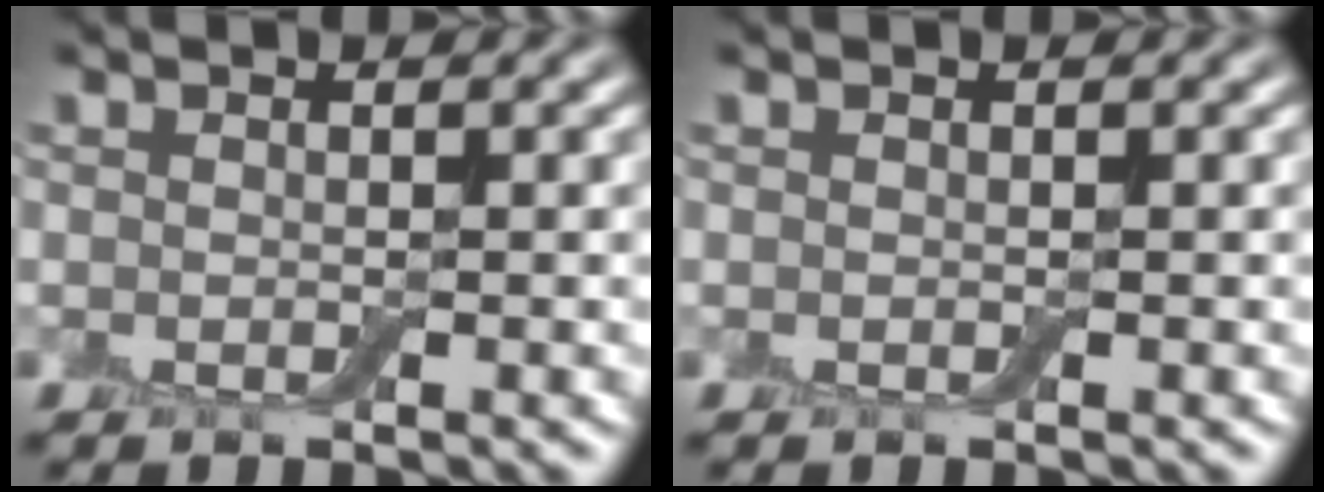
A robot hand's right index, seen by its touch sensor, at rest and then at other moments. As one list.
[{"total": 0.0}]